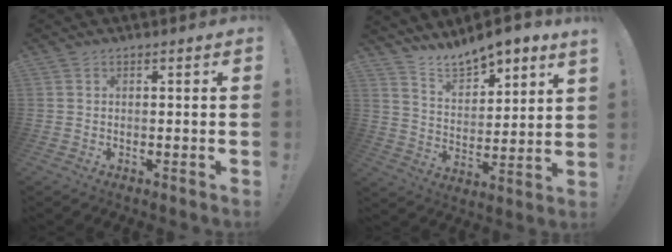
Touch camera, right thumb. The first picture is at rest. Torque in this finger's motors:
{"motor_torque": [0.75, 1.73, 0.14, 0.25, 0.19]}